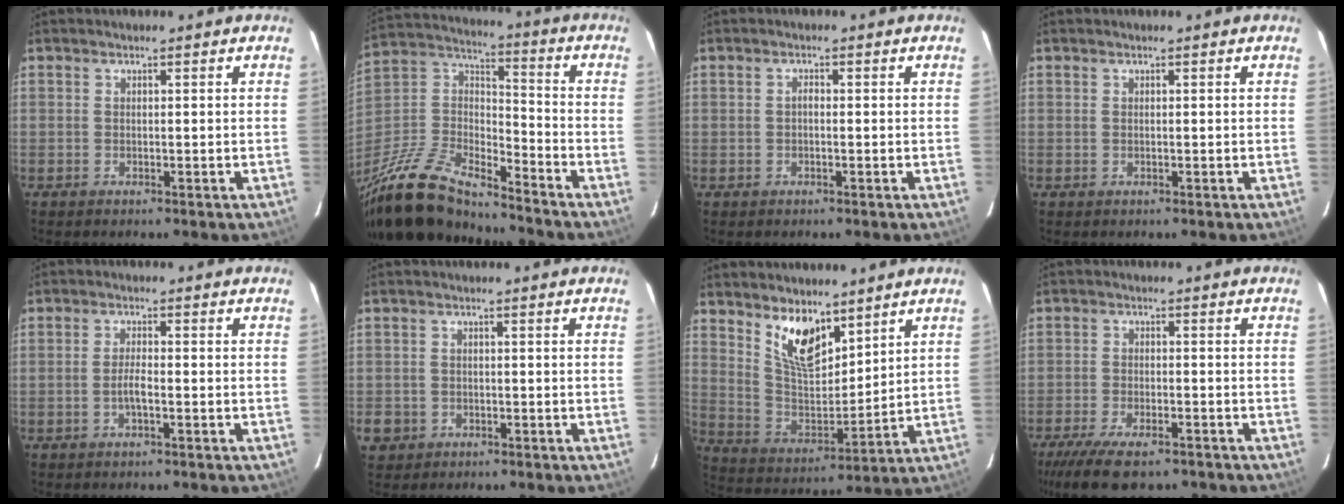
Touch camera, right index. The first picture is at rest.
{"total": 21.2, "force": [-17.2, 6.3, 10.6], "torque": [-0.231, -0.005, -0.321]}
{"total": 0.8, "force": [-0.3, 0.4, 0.6], "torque": [-0.010, 0.006, -0.006]}
{"total": 0.0}
{"total": 2.5, "force": [-1.1, 0.3, 2.2], "torque": [-0.044, 0.002, -0.021]}
{"total": 3.9, "force": [-1.3, 3.6, 0.8], "torque": [-0.029, 0.007, -0.014]}
{"total": 11.2, "force": [7.6, 4.7, 6.7], "torque": [-0.122, -0.005, 0.153]}
{"total": 12.0, "force": [-9.2, 3.9, 6.7], "torque": [-0.158, -0.034, -0.158]}